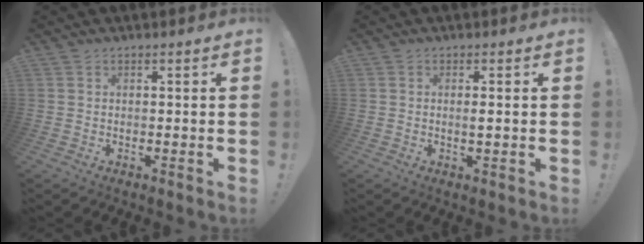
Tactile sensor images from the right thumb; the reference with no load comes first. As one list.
[{"total": 1.4, "force": [0.3, 0.1, 1.4], "torque": [-0.018, -0.004, 0.002]}]